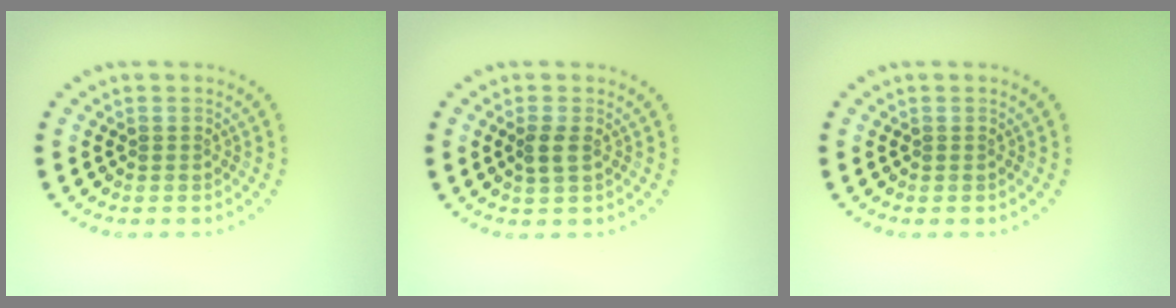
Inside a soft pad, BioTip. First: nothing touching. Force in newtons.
{"total": 1.4, "press": 1.4, "slide": 0.4}
{"total": 0.0}